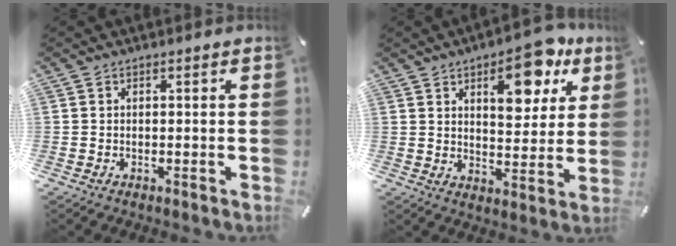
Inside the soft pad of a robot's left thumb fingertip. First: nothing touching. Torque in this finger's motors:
{"motor_torque": [2.45, 1.79, 1.30, -1.14, 0.32]}